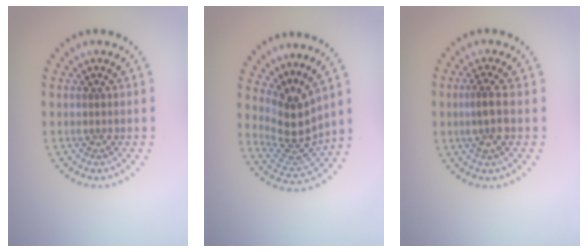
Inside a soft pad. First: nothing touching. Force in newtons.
{"total": 3.9, "press": 2.7, "slide": 2.8}
{"total": 2.1, "press": 2.0, "slide": 0.9}